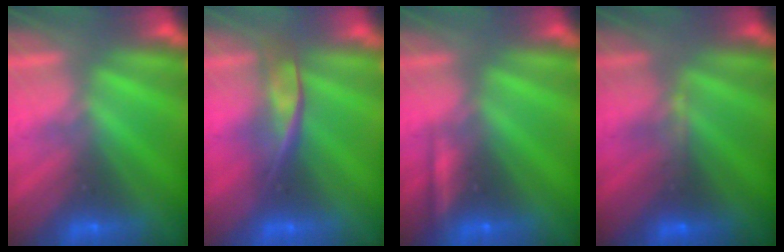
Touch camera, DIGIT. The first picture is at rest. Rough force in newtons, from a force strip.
{"total": 2.4}
{"total": 2.3}
{"total": 2.9}